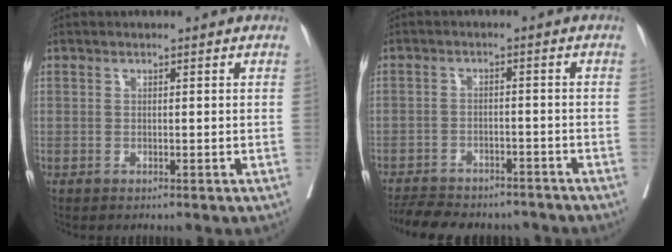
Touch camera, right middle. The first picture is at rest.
{"total": 13.0, "force": [-11.6, 4.1, 4.2], "torque": [-0.084, 0.004, -0.154]}